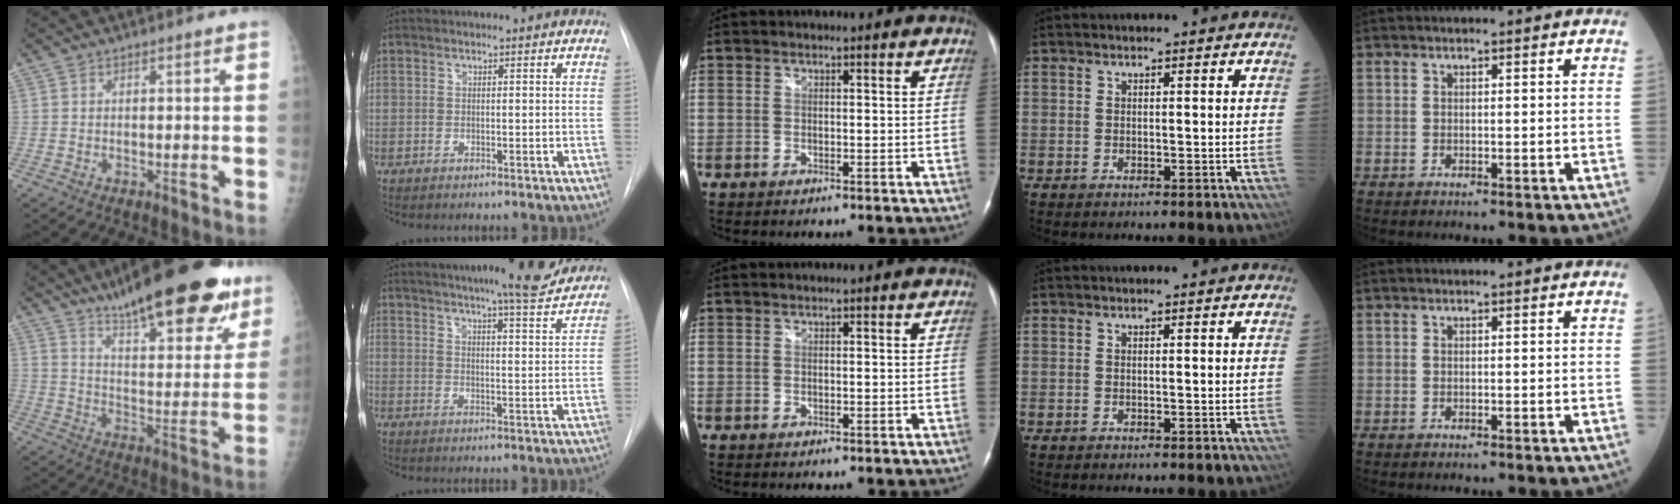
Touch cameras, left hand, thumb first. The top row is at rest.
{"thumb": {"total": 28.1, "force": [19.7, 8.1, 18.4], "torque": [-0.237, -0.062, 0.287]}, "index": {"total": 16.9, "force": [15.2, 1.3, 7.3], "torque": [-0.106, -0.012, 0.192]}}